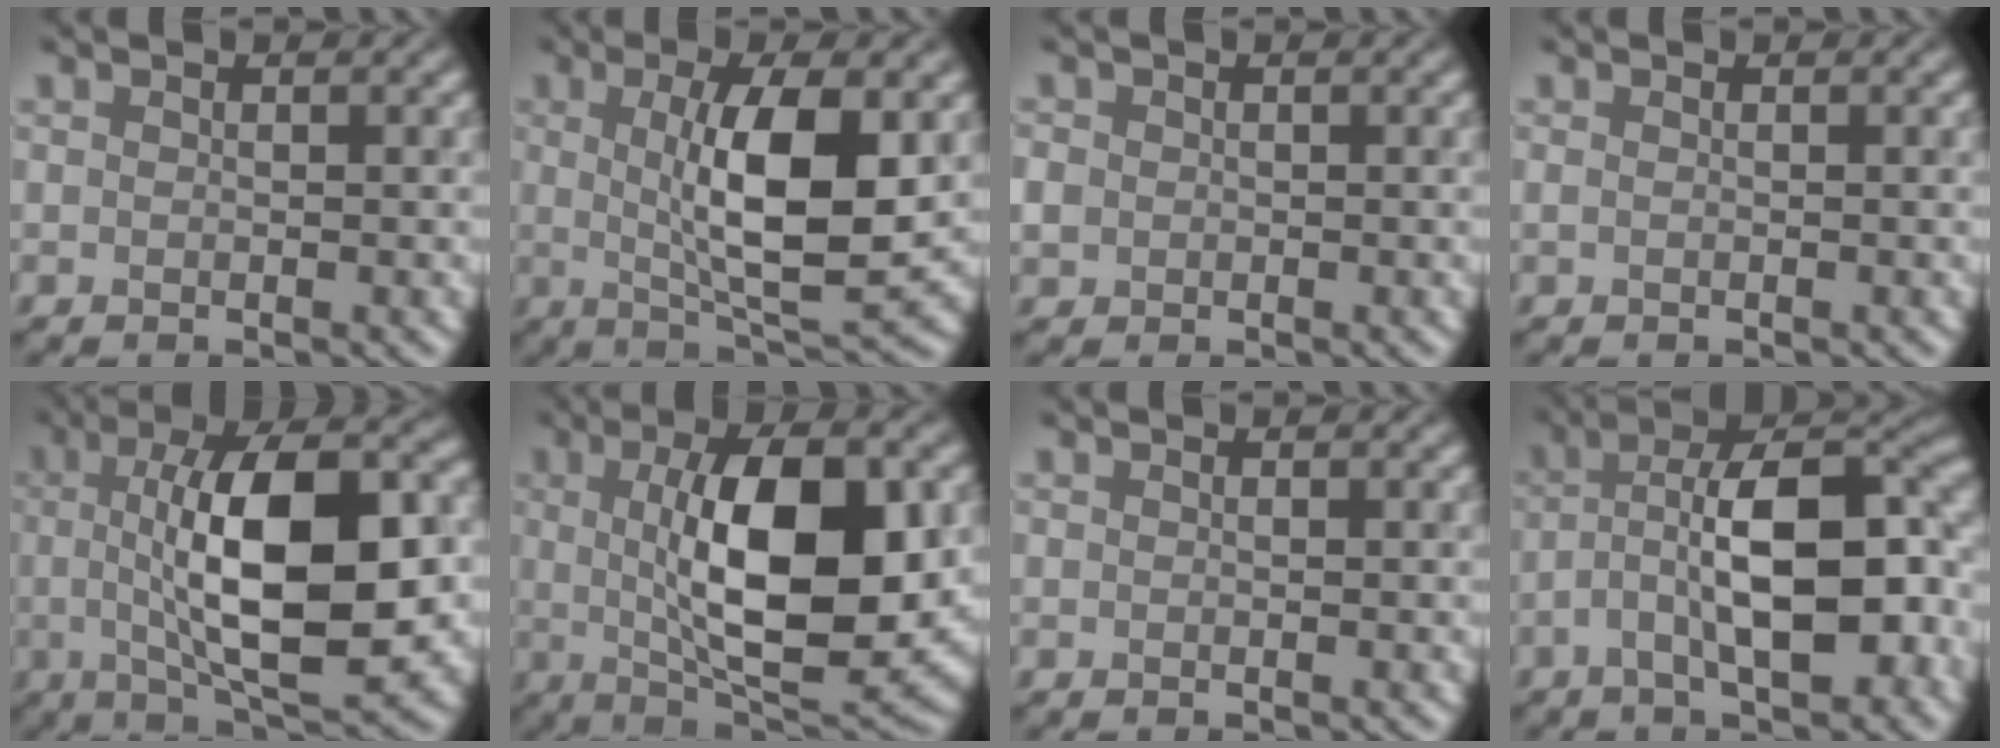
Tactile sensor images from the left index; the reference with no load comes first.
{"total": 8.7, "force": [1.0, 2.5, 8.2], "torque": [-0.133, -0.009, 0.021]}
{"total": 1.7, "force": [0.0, 1.6, 0.5], "torque": [-0.009, -0.001, -0.004]}
{"total": 0.0}
{"total": 12.8, "force": [0.2, 4.4, 12.0], "torque": [-0.185, 0.005, 0.001]}
{"total": 12.2, "force": [1.0, 4.5, 11.2], "torque": [-0.174, 0.000, 0.022]}
{"total": 0.0}
{"total": 11.1, "force": [-2.5, 4.3, 10.0], "torque": [-0.157, 0.020, -0.041]}